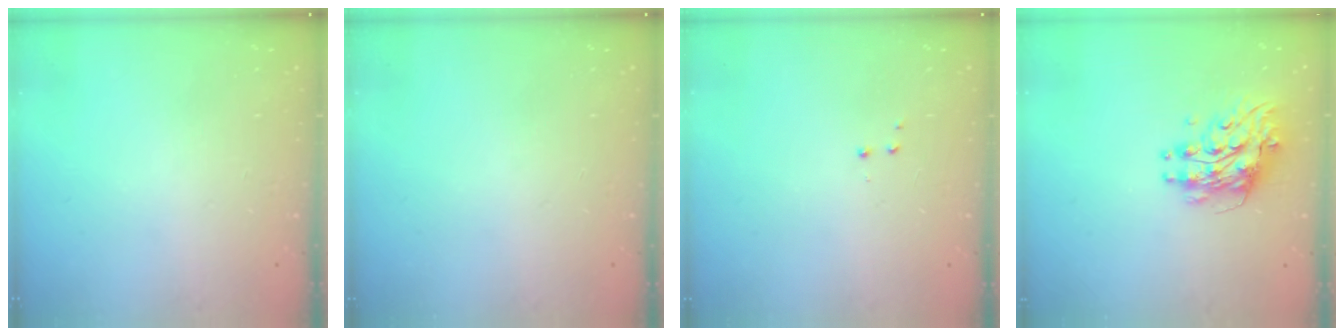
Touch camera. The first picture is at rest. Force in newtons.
{"total": 0.0}
{"total": 2.8, "press": 2.7, "slide": 0.5}
{"total": 9.0, "press": 9.0, "slide": 0.9}